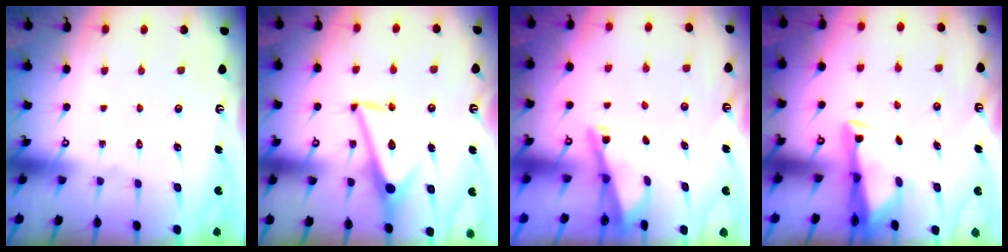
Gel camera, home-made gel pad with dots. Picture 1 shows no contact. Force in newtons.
{"total": 12.5, "press": 12.5, "slide": 0.6}
{"total": 2.8, "press": 2.8, "slide": 0.4}
{"total": 3.1, "press": 3.0, "slide": 0.9}